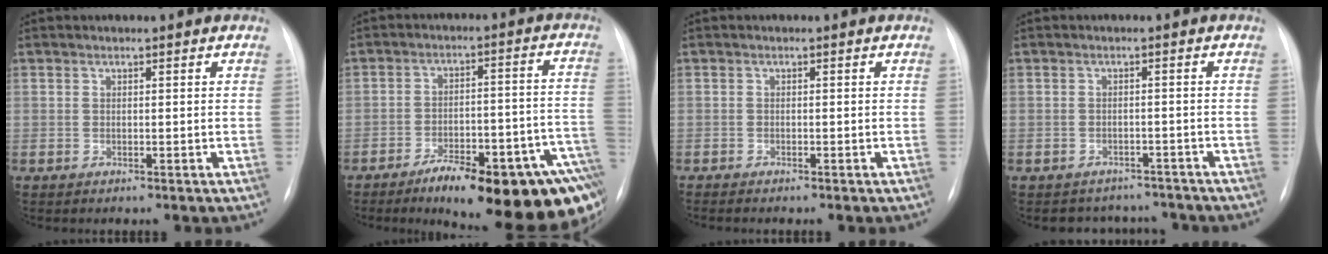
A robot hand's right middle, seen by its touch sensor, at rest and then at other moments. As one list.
[{"total": 22.8, "force": [-15.5, 5.2, 15.9], "torque": [-0.113, 0.031, -0.207]}, {"total": 2.2, "force": [-1.8, 0.4, 1.2], "torque": [-0.018, -0.005, -0.019]}, {"total": 5.8, "force": [-5.2, 2.6, -0.4], "torque": [0.012, 0.019, -0.062]}]